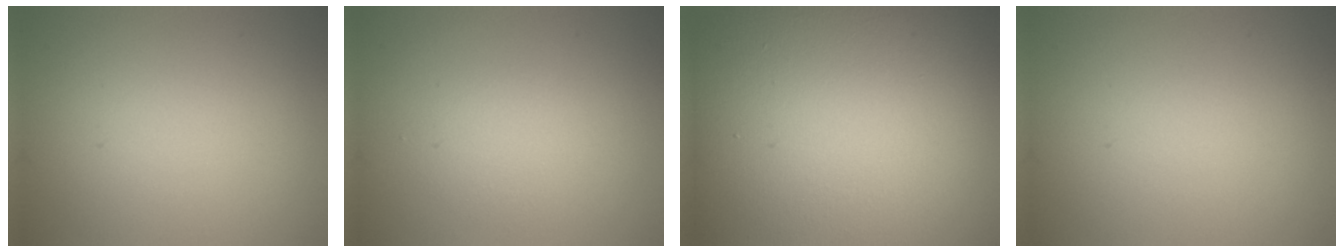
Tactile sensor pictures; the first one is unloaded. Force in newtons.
{"total": 1.8, "press": 1.8, "slide": 0.0}
{"total": 22.5, "press": 22.4, "slide": 1.6}
{"total": 0.0}